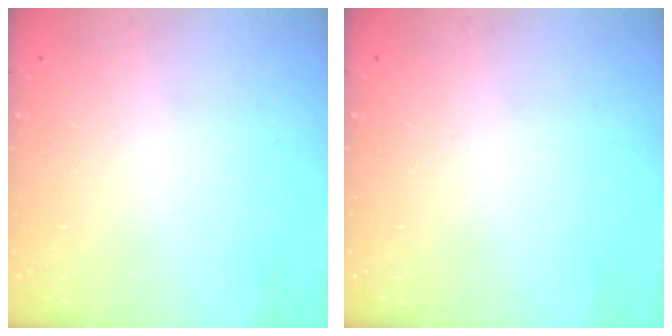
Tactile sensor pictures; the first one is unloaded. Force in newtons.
{"total": 0.0}